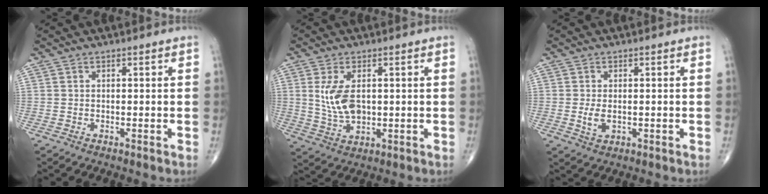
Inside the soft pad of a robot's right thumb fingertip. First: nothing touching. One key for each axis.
{"total": 7.5, "fx": 1.1, "fy": 4.1, "fz": 6.2, "tx": -0.120, "ty": -0.010, "tz": 0.030}
{"total": 2.9, "fx": -0.2, "fy": 1.7, "fz": 2.3, "tx": -0.044, "ty": -0.005, "tz": 0.000}